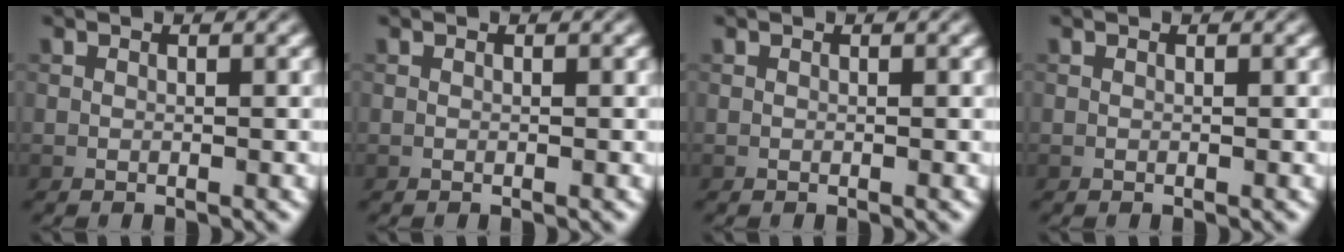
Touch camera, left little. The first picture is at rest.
{"total": 0.0}
{"total": 0.0}
{"total": 0.0}